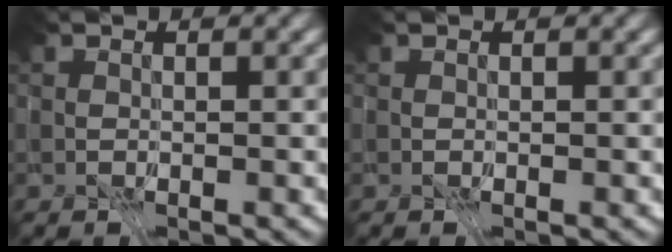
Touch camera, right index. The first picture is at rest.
{"total": 0.0}